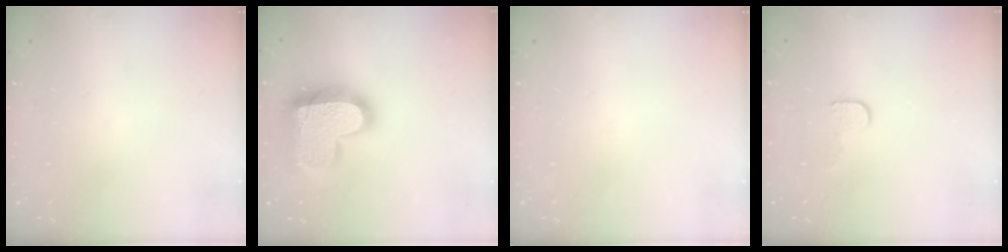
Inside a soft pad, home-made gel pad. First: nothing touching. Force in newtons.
{"total": 21.5, "press": 21.5, "slide": 1.6}
{"total": 0.0}
{"total": 5.4, "press": 5.3, "slide": 0.5}